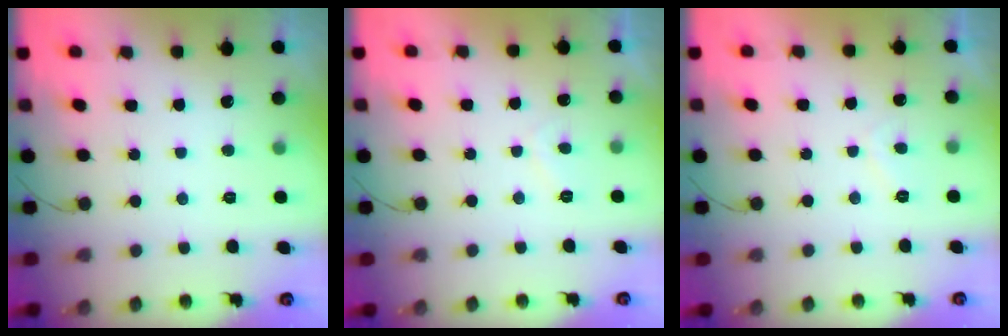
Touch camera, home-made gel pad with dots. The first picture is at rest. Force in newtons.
{"total": 1.1, "press": 0.9, "slide": 0.6}
{"total": 1.1, "press": 0.9, "slide": 0.6}